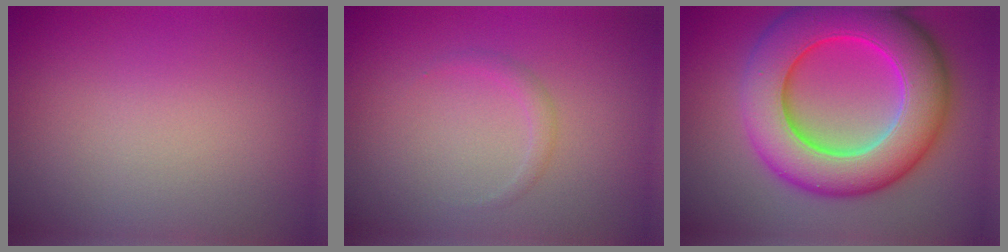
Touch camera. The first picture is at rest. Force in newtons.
{"total": 0.9, "press": 0.9, "slide": 0.0}
{"total": 12.0, "press": 12.0, "slide": 0.2}